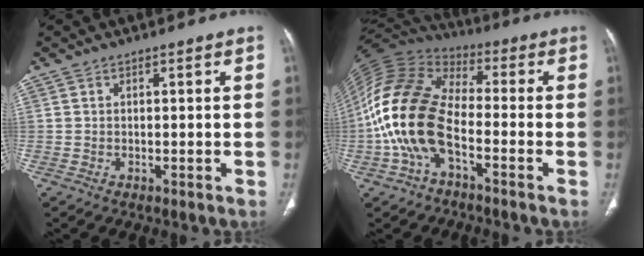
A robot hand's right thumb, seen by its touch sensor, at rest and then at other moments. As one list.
[{"total": 17.3, "force": [-4.6, 9.4, 13.7], "torque": [-0.287, 0.045, -0.096]}]